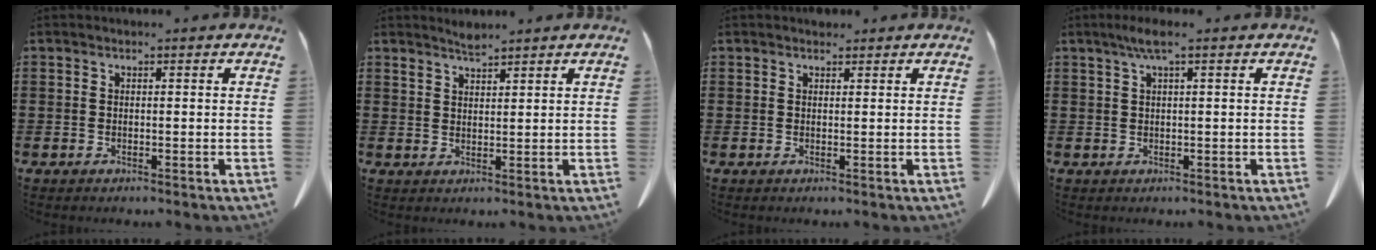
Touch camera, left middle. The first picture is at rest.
{"total": 2.2, "force": [2.1, 0.2, 0.6], "torque": [-0.017, -0.002, 0.040]}
{"total": 1.0, "force": [0.9, 0.5, 0.1], "torque": [0.003, -0.002, 0.017]}
{"total": 2.5, "force": [1.0, 0.1, 2.3], "torque": [-0.047, 0.002, 0.017]}